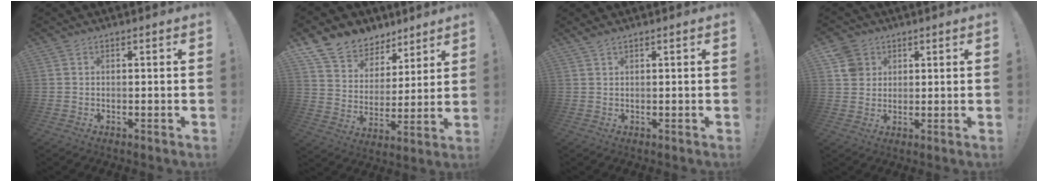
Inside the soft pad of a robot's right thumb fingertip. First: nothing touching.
{"total": 11.5, "force": [8.6, 7.2, 2.7], "torque": [-0.051, -0.067, 0.164]}
{"total": 1.7, "force": [1.4, 0.3, 0.9], "torque": [-0.020, -0.002, 0.026]}
{"total": 6.3, "force": [2.8, 5.4, 1.3], "torque": [-0.014, -0.009, 0.058]}